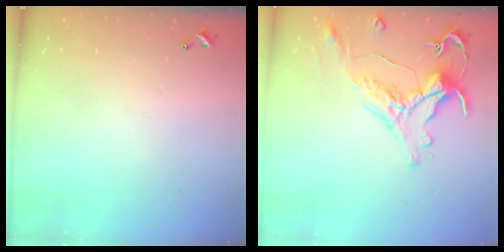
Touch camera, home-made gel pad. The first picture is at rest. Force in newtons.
{"total": 0.7, "press": 0.1, "slide": 0.7}